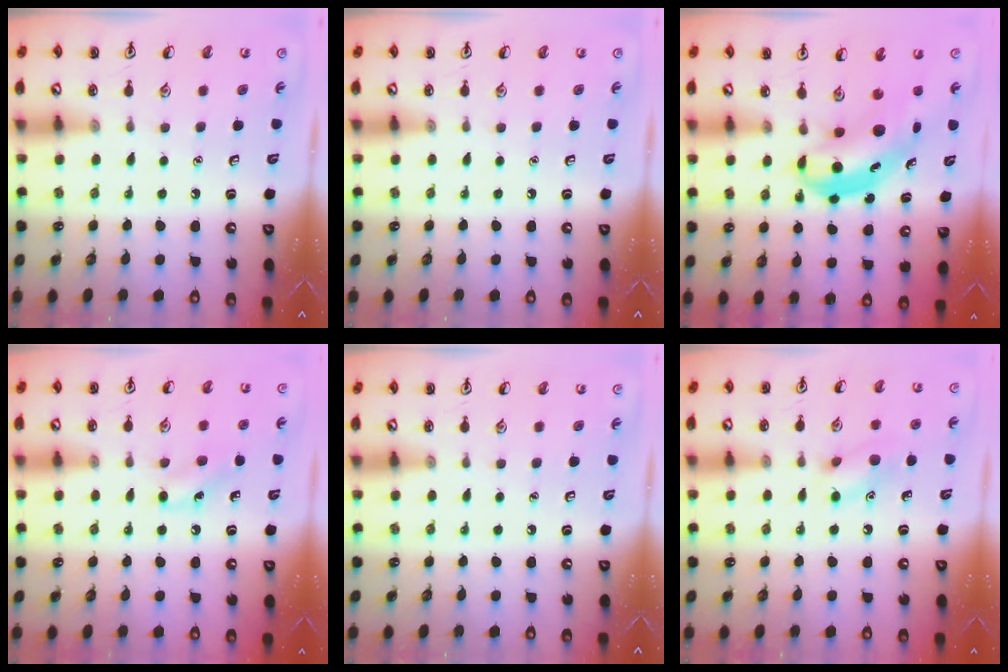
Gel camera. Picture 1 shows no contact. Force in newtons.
{"total": 0.0}
{"total": 5.1, "press": 4.9, "slide": 1.3}
{"total": 7.4, "press": 7.1, "slide": 2.0}
{"total": 0.0}
{"total": 9.1, "press": 8.9, "slide": 1.5}